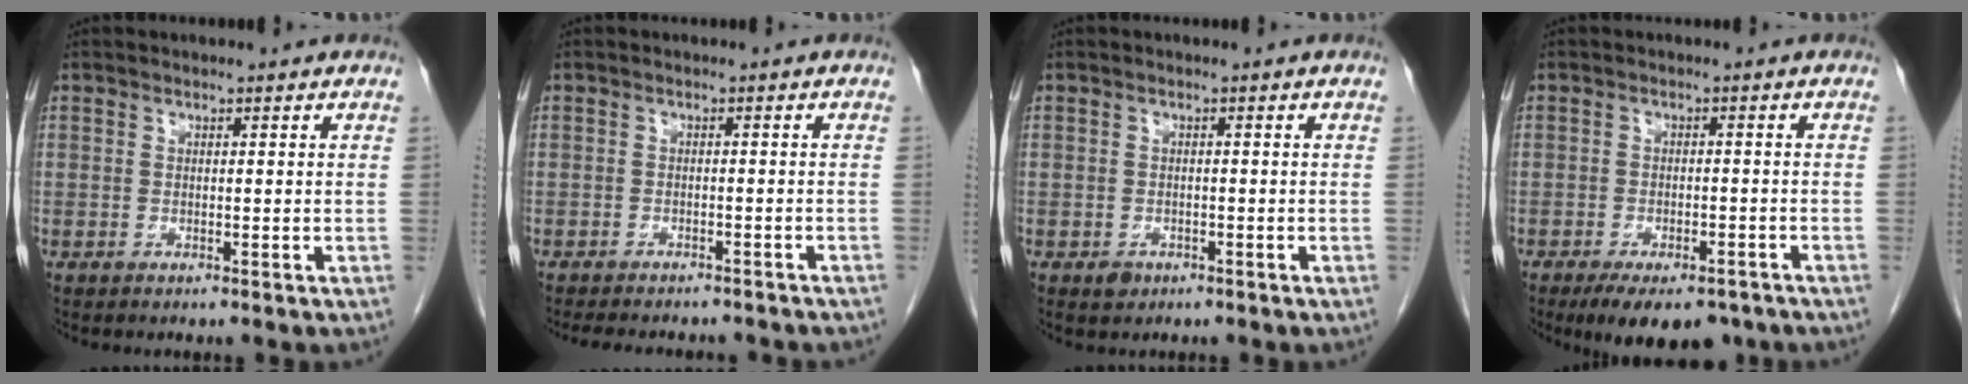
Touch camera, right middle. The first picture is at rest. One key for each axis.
{"total": 11.7, "fx": -10.3, "fy": 3.1, "fz": 4.6, "tx": -0.070, "ty": -0.003, "tz": -0.119}
{"total": 1.5, "fx": -0.9, "fy": 1.2, "fz": 0.5, "tx": -0.007, "ty": 0.003, "tz": -0.008}
{"total": 10.1, "fx": -7.6, "fy": 3.9, "fz": 5.3, "tx": -0.075, "ty": -0.009, "tz": -0.107}